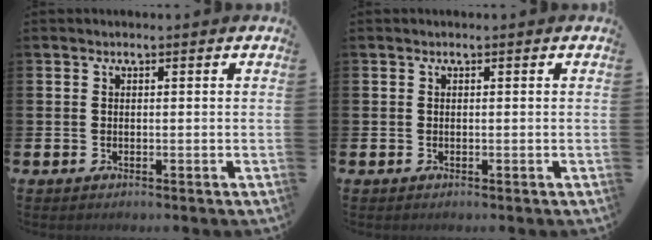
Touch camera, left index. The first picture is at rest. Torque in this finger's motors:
{"motor_torque": [0.23, 0.17, 0.00, 0.00]}